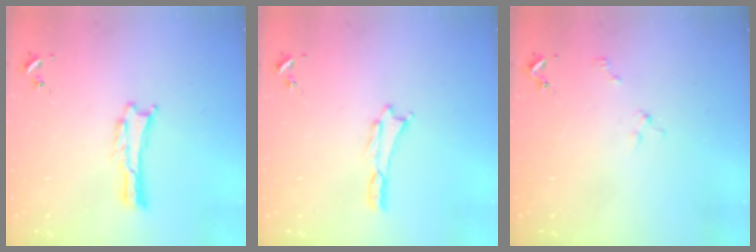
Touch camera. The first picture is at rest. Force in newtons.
{"total": 0.0}
{"total": 2.0, "press": 2.0, "slide": 0.2}